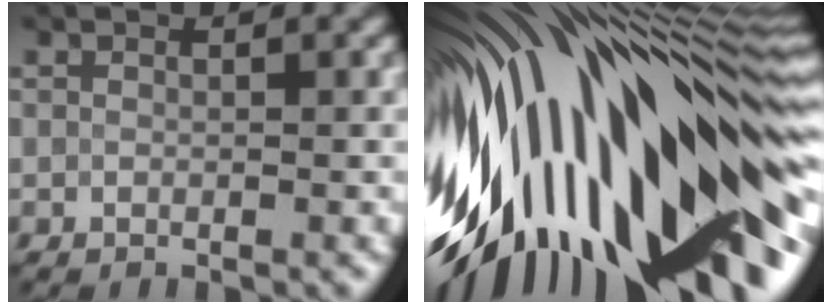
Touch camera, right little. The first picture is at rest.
{"total": 18.9, "force": [-1.9, 9.4, 16.3], "torque": [-0.263, -0.015, -0.045]}